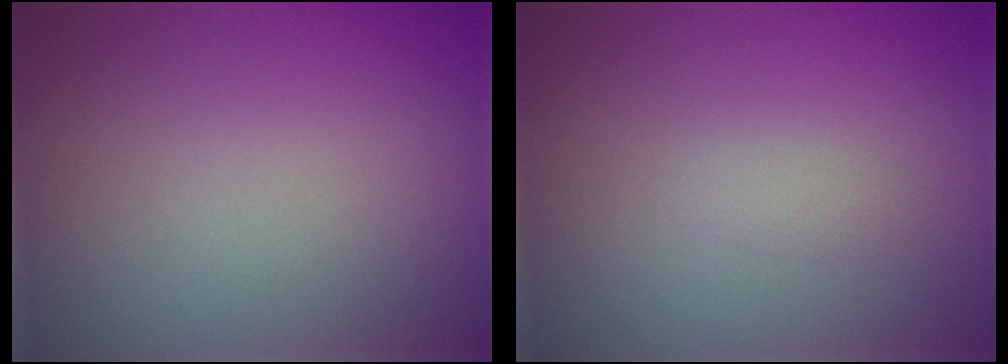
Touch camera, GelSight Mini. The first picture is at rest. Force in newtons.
{"total": 0.8, "press": 0.8, "slide": 0.1}